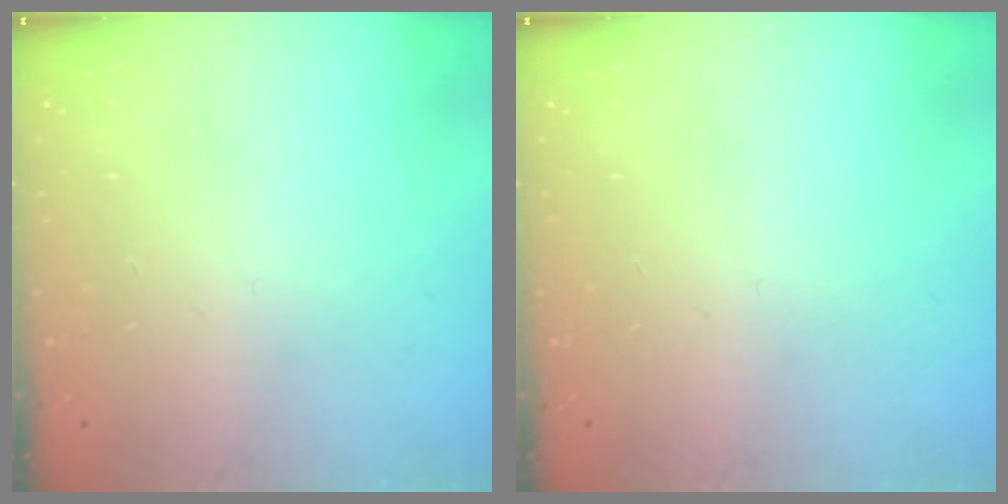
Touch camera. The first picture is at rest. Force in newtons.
{"total": 0.0}